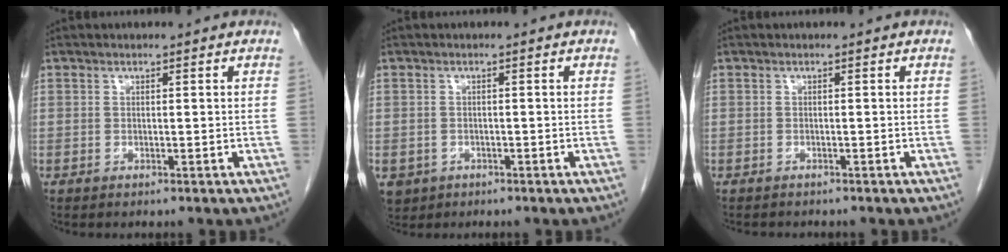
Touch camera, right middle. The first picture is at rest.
{"total": 4.3, "force": [-2.1, 3.6, 1.0], "torque": [-0.021, 0.000, -0.028]}
{"total": 2.2, "force": [-2.0, 0.8, 0.7], "torque": [-0.014, -0.005, -0.025]}